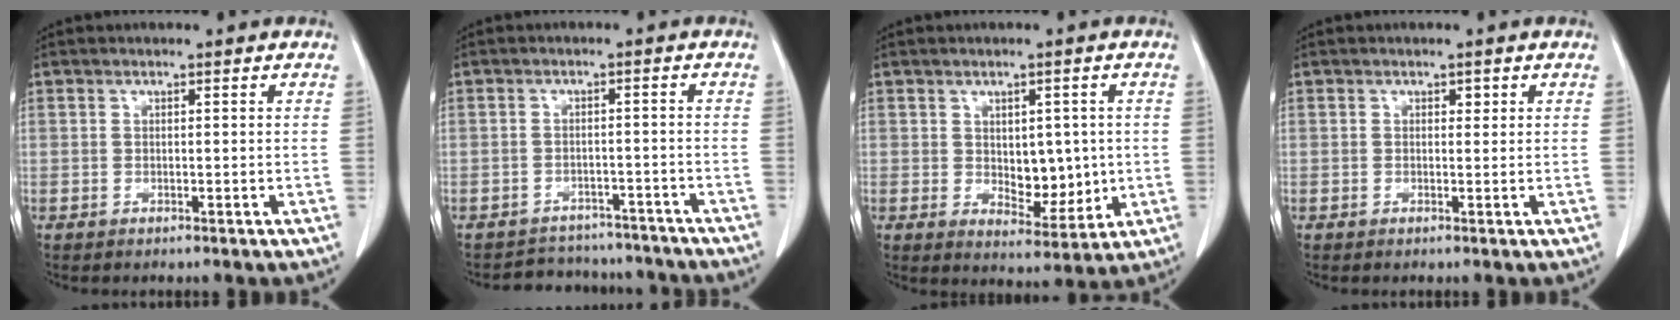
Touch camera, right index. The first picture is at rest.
{"total": 8.5, "force": [-7.9, 3.2, -0.2], "torque": [0.012, 0.024, -0.094]}
{"total": 6.1, "force": [0.2, 3.4, 5.1], "torque": [-0.063, -0.002, 0.018]}
{"total": 0.9, "force": [0.4, 0.6, 0.5], "torque": [0.000, 0.003, 0.005]}